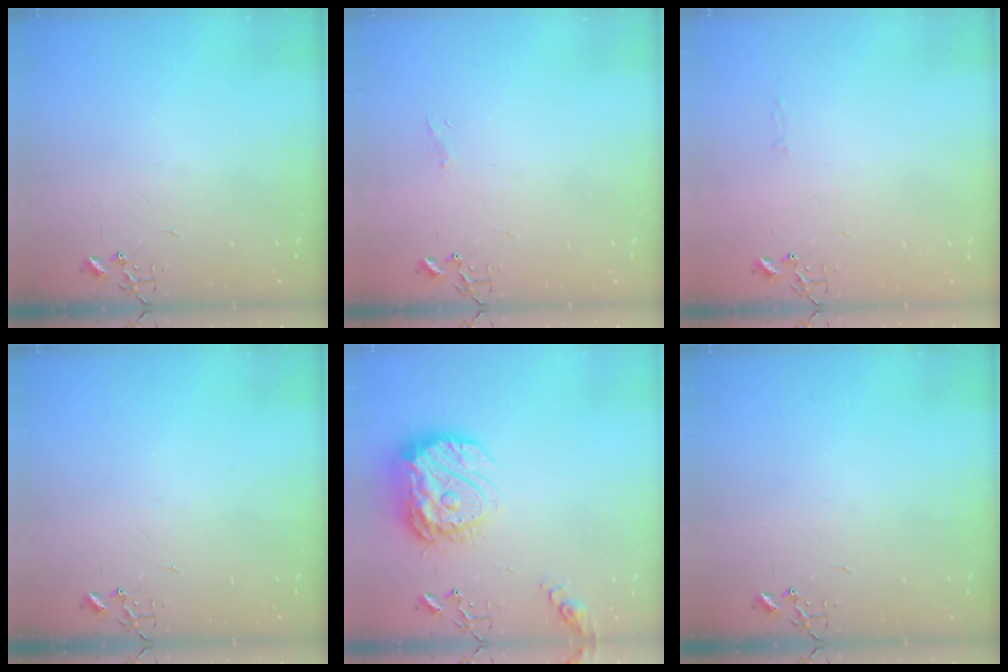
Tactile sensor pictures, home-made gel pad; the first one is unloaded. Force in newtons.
{"total": 4.2, "press": 4.2, "slide": 0.3}
{"total": 2.8, "press": 2.8, "slide": 0.4}
{"total": 0.0}
{"total": 18.2, "press": 18.1, "slide": 1.7}
{"total": 0.0}